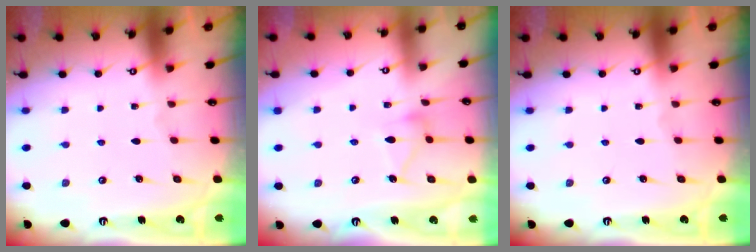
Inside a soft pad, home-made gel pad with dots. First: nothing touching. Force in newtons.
{"total": 9.6, "press": 9.6, "slide": 0.5}
{"total": 0.0}